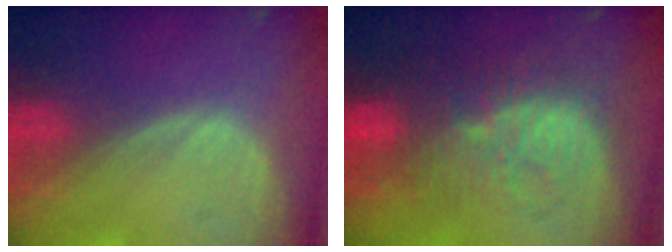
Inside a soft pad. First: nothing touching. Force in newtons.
{"total": 10.4, "press": 9.6, "slide": 3.8}